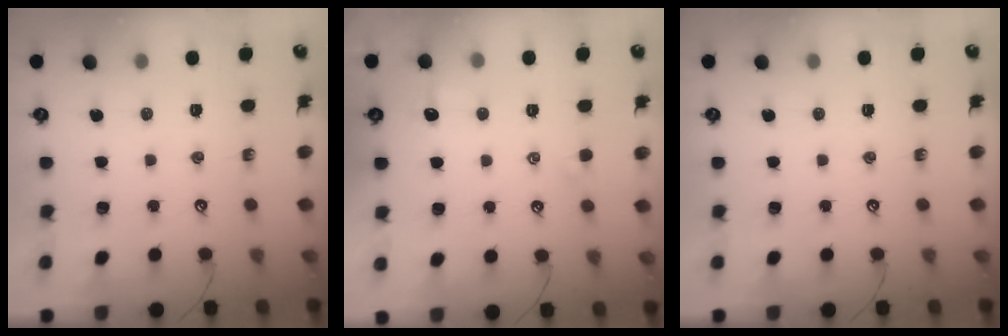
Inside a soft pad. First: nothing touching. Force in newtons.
{"total": 1.1, "press": 0.9, "slide": 0.6}
{"total": 0.0}